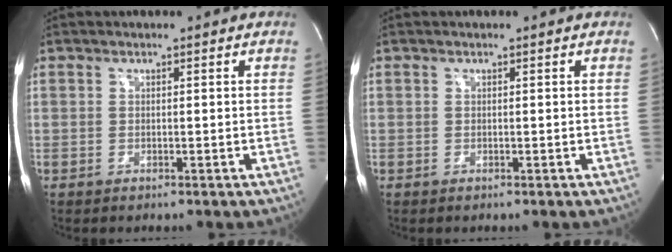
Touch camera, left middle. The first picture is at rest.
{"total": 0.0}